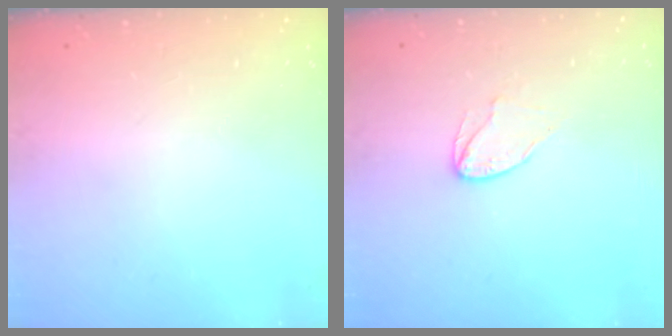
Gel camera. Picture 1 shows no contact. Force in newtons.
{"total": 4.8, "press": 4.8, "slide": 0.4}